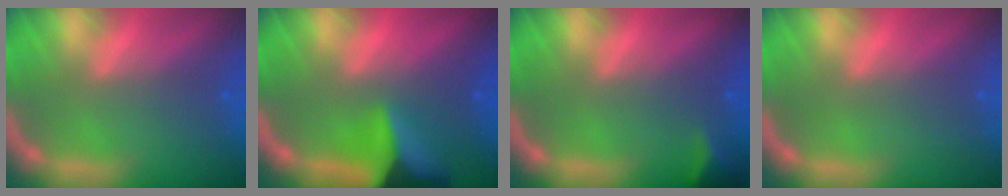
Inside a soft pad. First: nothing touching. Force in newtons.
{"total": 8.9}
{"total": 2.4}
{"total": 0.0}